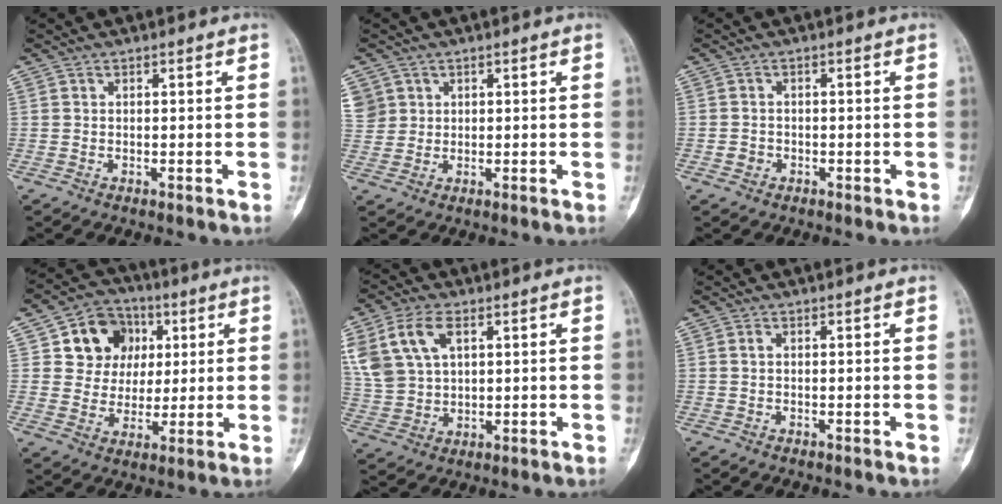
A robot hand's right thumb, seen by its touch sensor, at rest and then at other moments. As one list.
[{"total": 5.0, "force": [2.4, 4.3, 0.8], "torque": [0.004, -0.003, 0.051]}, {"total": 1.7, "force": [-0.5, 1.6, 0.4], "torque": [0.004, 0.007, -0.007]}, {"total": 12.5, "force": [3.7, 11.0, 4.7], "torque": [-0.022, 0.000, 0.061]}, {"total": 13.2, "force": [5.3, 8.1, 8.9], "torque": [-0.187, 0.000, 0.113]}, {"total": 0.6, "force": [0.1, 0.3, 0.5], "torque": [-0.009, 0.001, 0.001]}]